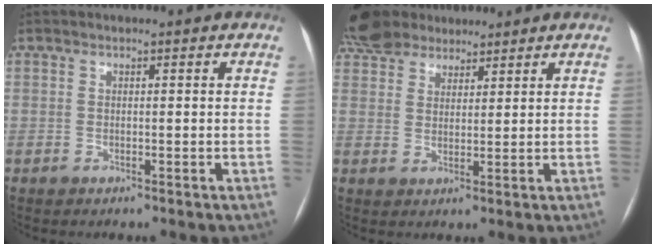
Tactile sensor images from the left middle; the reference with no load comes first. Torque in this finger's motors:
{"motor_torque": [0.69, -0.80, 0.10, 0.03]}